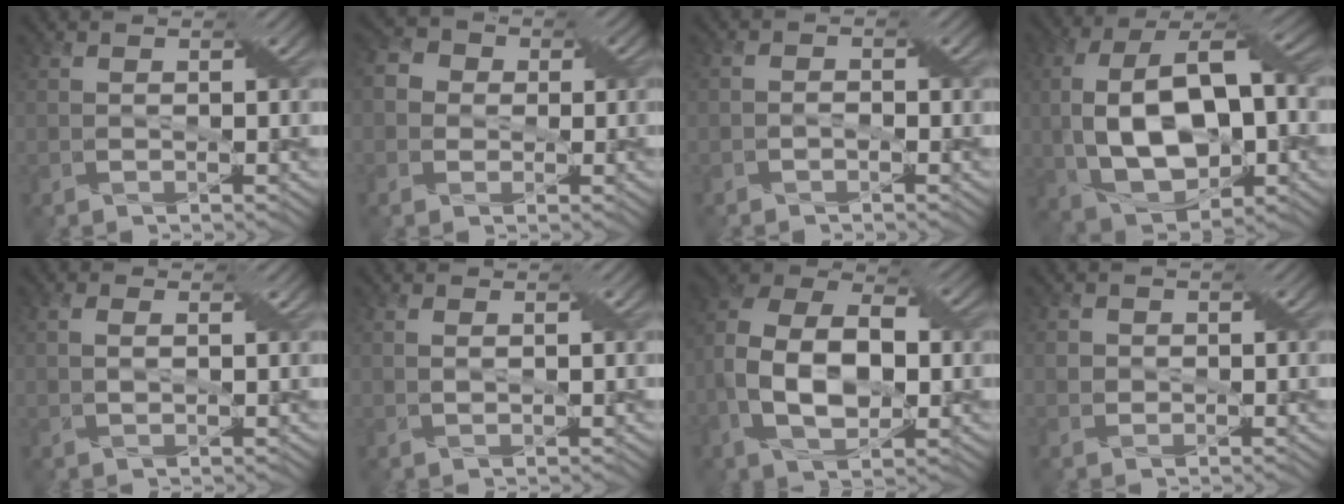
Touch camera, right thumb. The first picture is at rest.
{"total": 3.9, "force": [0.0, 3.6, 1.4], "torque": [-0.040, 0.009, -0.010]}
{"total": 1.1, "force": [-0.7, 0.7, 0.5], "torque": [-0.011, 0.004, -0.013]}
{"total": 16.1, "force": [-1.0, 9.3, 13.1], "torque": [-0.255, 0.001, -0.018]}
{"total": 2.6, "force": [0.9, 1.4, 2.0], "torque": [-0.039, -0.002, 0.018]}
{"total": 1.1, "force": [0.6, 0.4, 0.9], "torque": [-0.020, -0.002, 0.016]}
{"total": 12.2, "force": [-1.7, 7.5, 9.5], "torque": [-0.197, 0.002, -0.034]}
{"total": 1.4, "force": [0.2, 1.4, 0.2], "torque": [-0.008, -0.003, 0.002]}